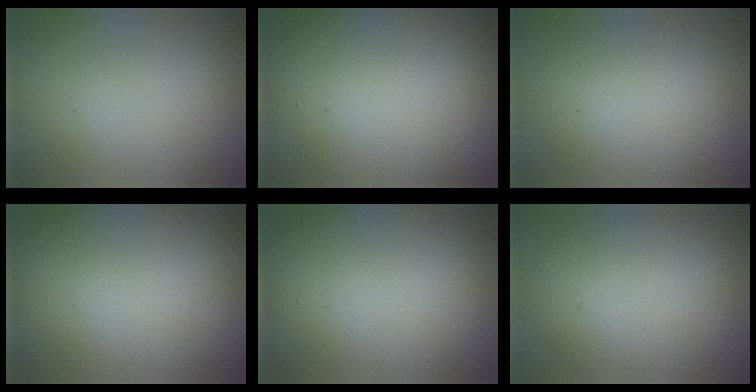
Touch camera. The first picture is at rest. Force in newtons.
{"total": 24.0, "press": 24.0, "slide": 1.2}
{"total": 5.6, "press": 5.6, "slide": 0.1}
{"total": 17.5, "press": 17.4, "slide": 0.7}
{"total": 16.6, "press": 16.6, "slide": 0.5}
{"total": 7.4, "press": 7.4, "slide": 0.6}